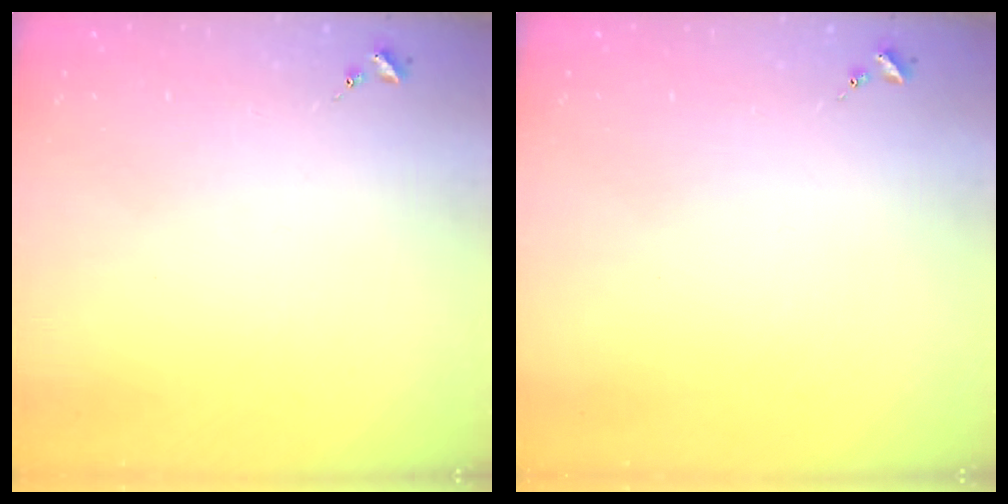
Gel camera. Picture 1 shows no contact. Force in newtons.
{"total": 0.0}